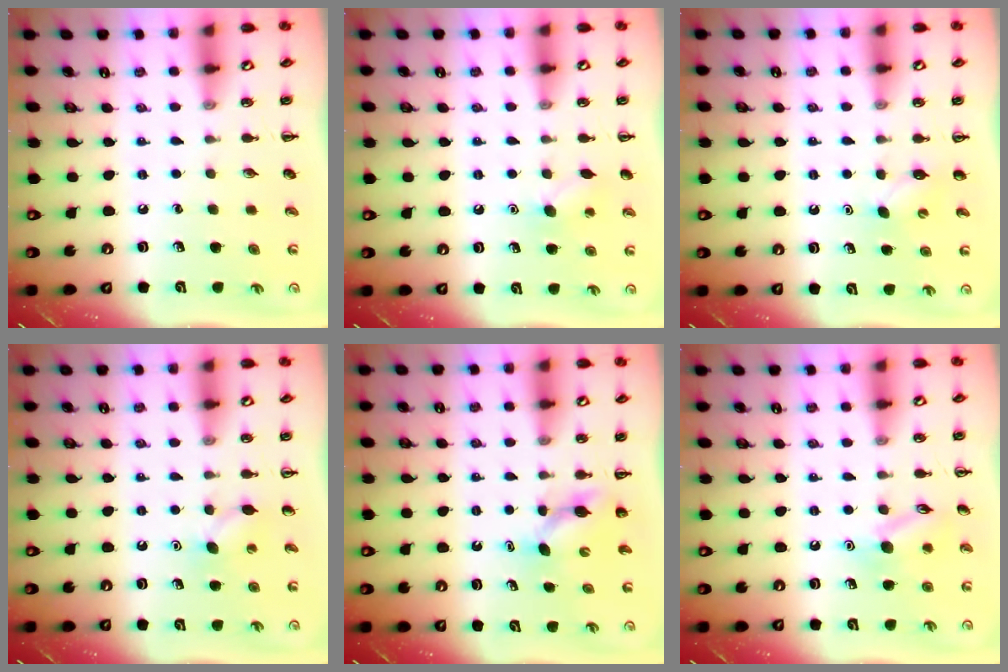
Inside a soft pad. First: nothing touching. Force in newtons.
{"total": 8.1, "press": 7.9, "slide": 1.7}
{"total": 3.0, "press": 2.9, "slide": 0.7}
{"total": 5.1, "press": 5.0, "slide": 1.3}
{"total": 4.0, "press": 3.9, "slide": 1.1}
{"total": 10.5, "press": 10.4, "slide": 0.9}